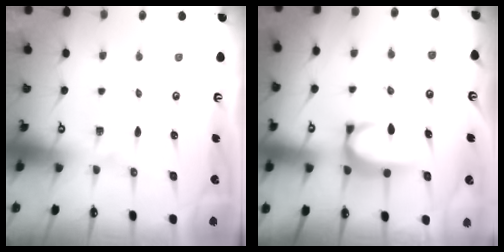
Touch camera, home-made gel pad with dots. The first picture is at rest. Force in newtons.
{"total": 1.8, "press": 1.7, "slide": 0.5}